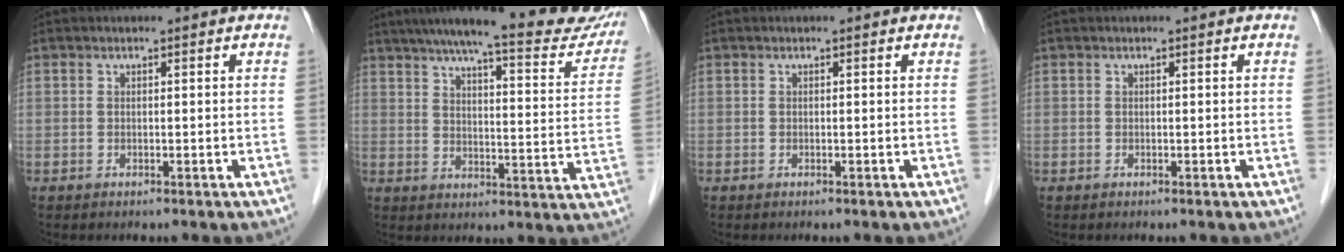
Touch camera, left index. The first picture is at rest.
{"total": 24.0, "force": [20.5, 3.3, 12.0], "torque": [-0.172, -0.031, 0.253]}
{"total": 0.0}
{"total": 0.0}